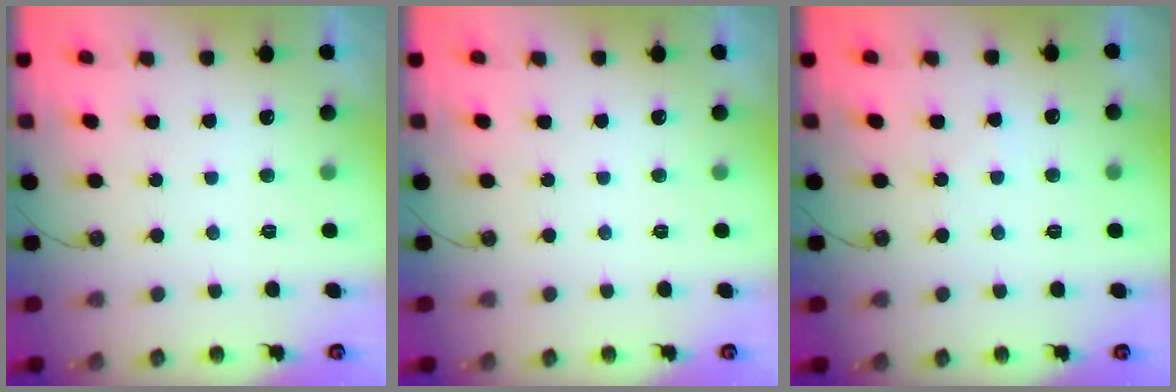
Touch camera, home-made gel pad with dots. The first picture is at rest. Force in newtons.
{"total": 0.0}
{"total": 3.4, "press": 3.4, "slide": 0.6}